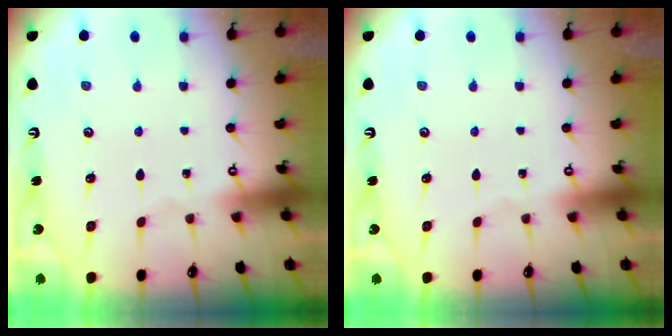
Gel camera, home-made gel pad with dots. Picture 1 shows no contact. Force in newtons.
{"total": 0.0}